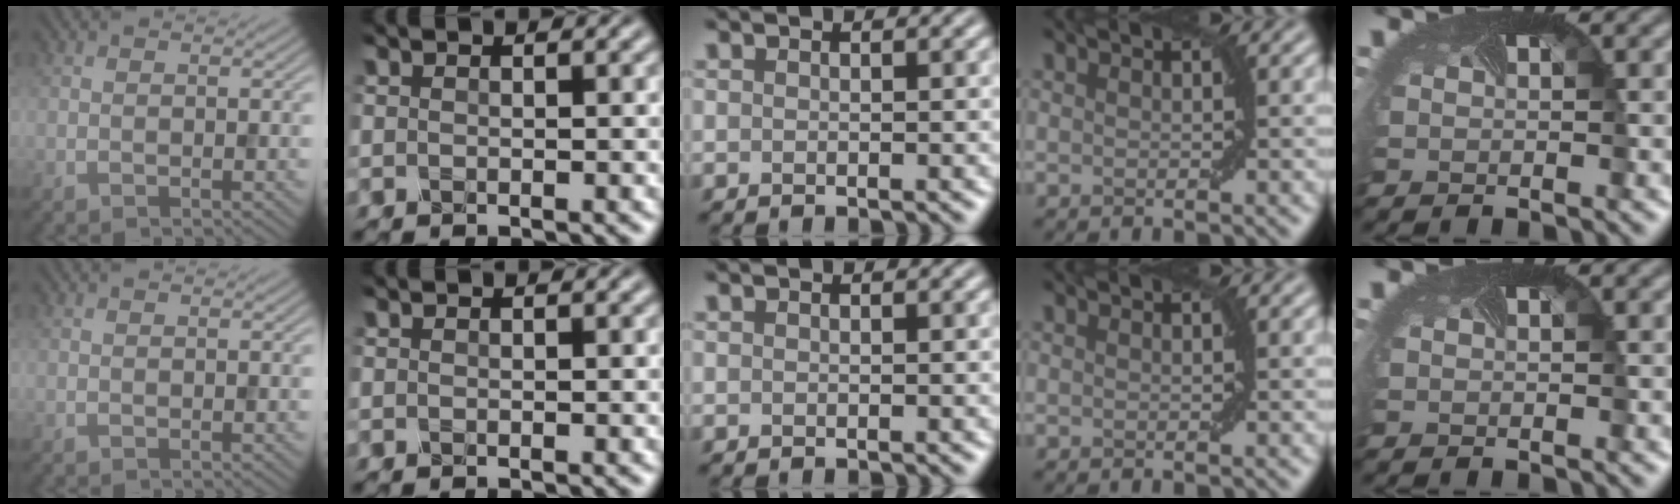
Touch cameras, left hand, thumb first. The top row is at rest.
{}